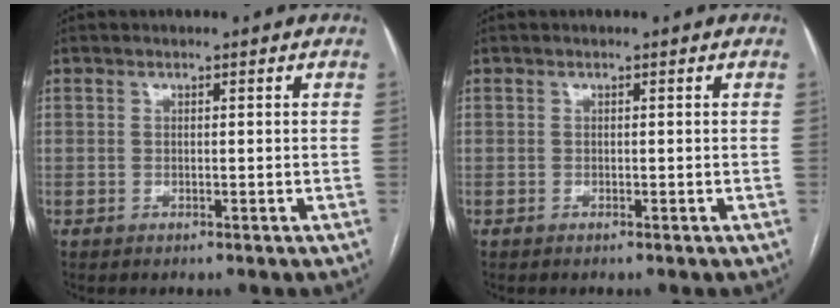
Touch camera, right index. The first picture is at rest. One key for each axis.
{"total": 0.0}